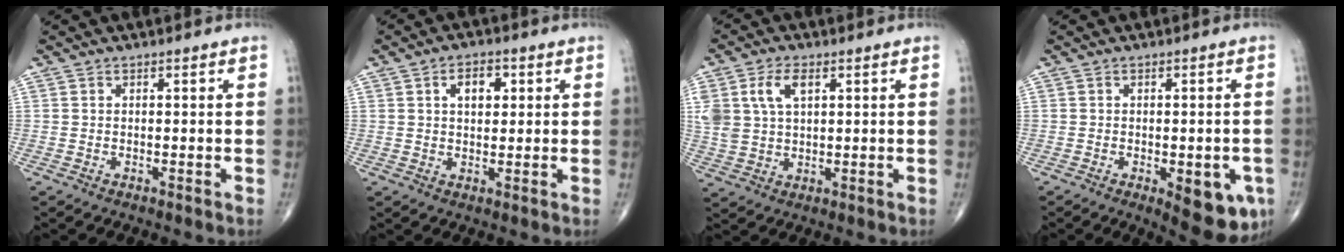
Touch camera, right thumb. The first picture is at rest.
{"total": 5.1, "force": [1.6, 3.1, 3.8], "torque": [-0.041, 0.000, 0.023]}
{"total": 8.4, "force": [3.1, 4.9, 6.1], "torque": [-0.126, 0.000, 0.063]}
{"total": 10.2, "force": [-3.7, 4.1, 8.6], "torque": [-0.078, -0.002, -0.037]}